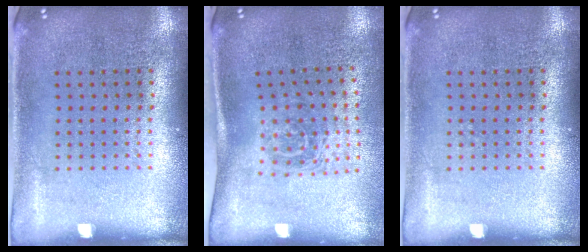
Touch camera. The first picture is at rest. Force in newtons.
{"total": 1.7, "press": 1.1, "slide": 1.3}
{"total": 0.0}